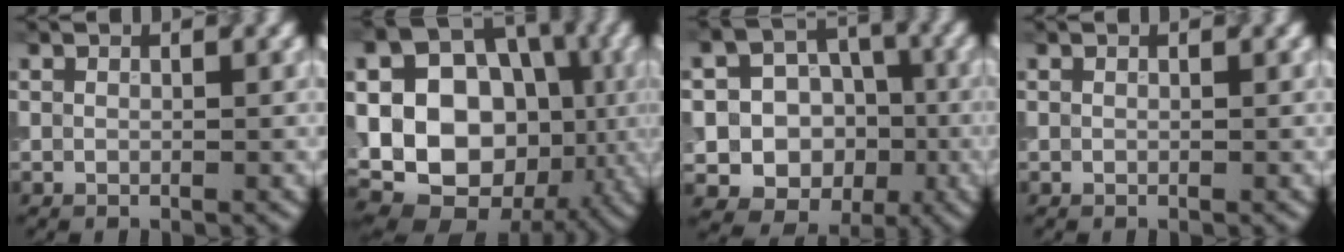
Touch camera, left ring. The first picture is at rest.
{"total": 17.5, "force": [-1.0, 13.9, 10.6], "torque": [-0.179, 0.003, -0.029]}
{"total": 11.6, "force": [-2.8, 10.5, 4.1], "torque": [-0.052, -0.007, -0.061]}
{"total": 0.0}